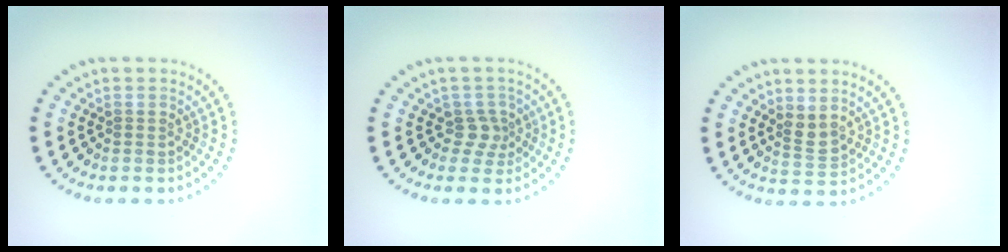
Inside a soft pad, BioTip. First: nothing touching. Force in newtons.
{"total": 2.0, "press": 1.5, "slide": 1.4}
{"total": 1.8, "press": 1.4, "slide": 1.1}